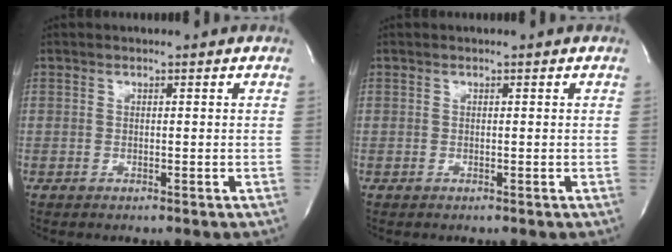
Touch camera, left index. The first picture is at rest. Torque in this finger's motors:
{"motor_torque": [-0.02, 0.02, 0.00, 0.00]}